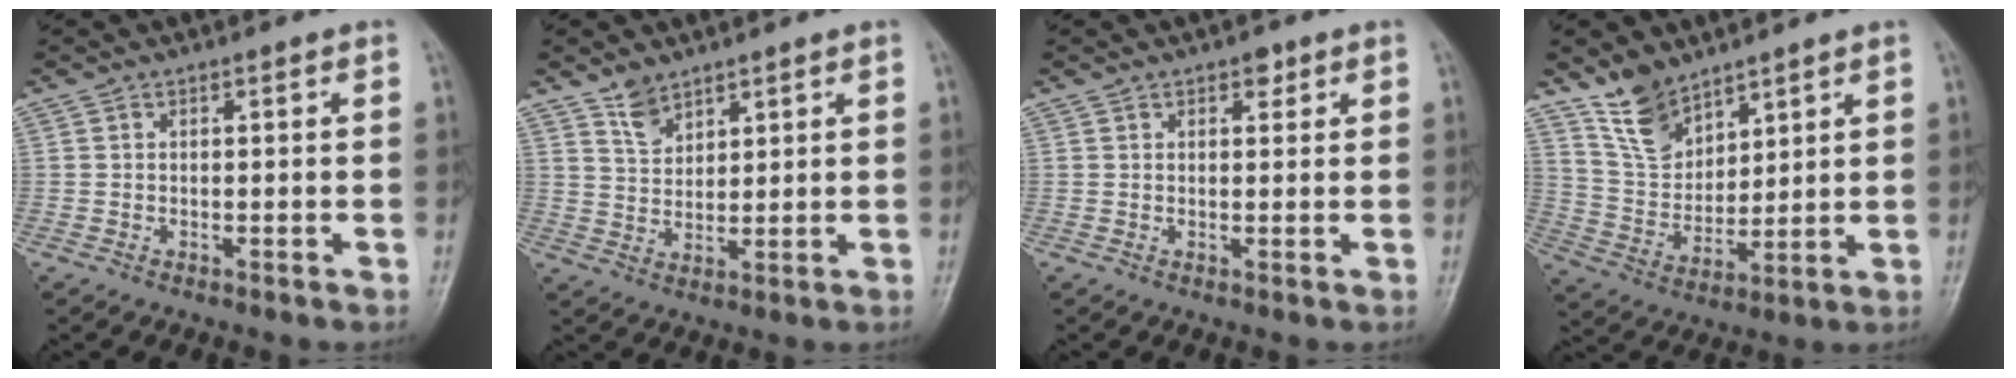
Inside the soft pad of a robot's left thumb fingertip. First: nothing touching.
{"total": 4.2, "force": [3.3, 2.1, 1.5], "torque": [-0.012, -0.027, 0.069]}
{"total": 1.9, "force": [1.2, 1.1, 1.0], "torque": [-0.002, -0.003, 0.013]}
{"total": 9.2, "force": [7.1, 4.8, 3.5], "torque": [-0.046, -0.048, 0.150]}